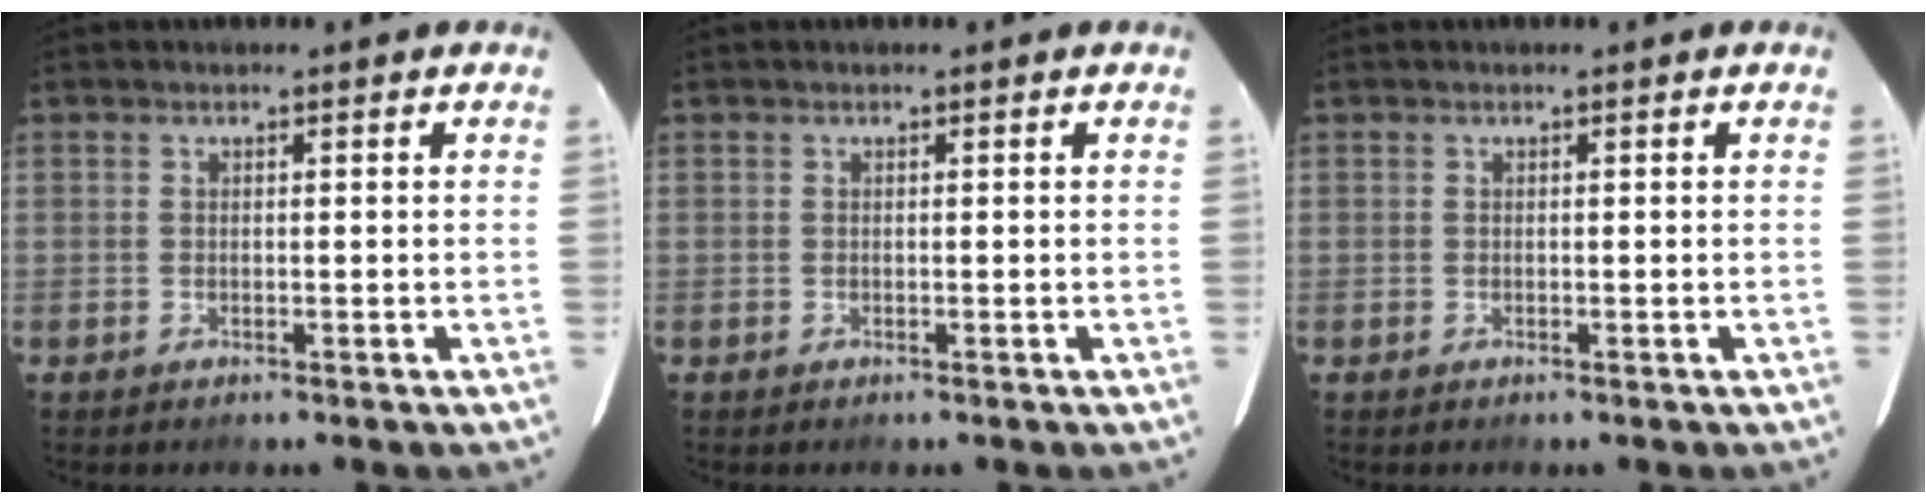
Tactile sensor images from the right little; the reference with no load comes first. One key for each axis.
{"total": 0.0}
{"total": 0.0}